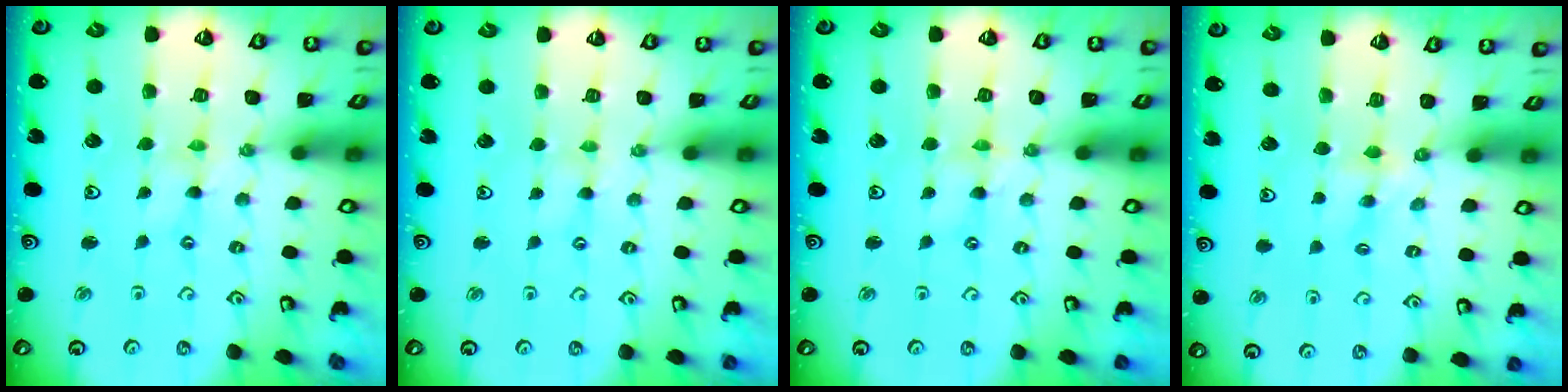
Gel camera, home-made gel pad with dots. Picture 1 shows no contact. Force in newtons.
{"total": 0.6, "press": 0.5, "slide": 0.2}
{"total": 0.0}
{"total": 3.7, "press": 3.7, "slide": 0.3}